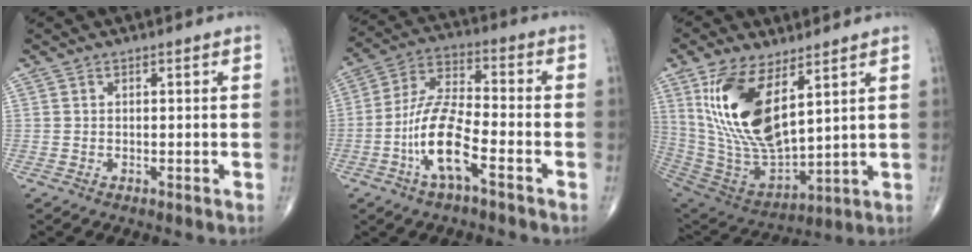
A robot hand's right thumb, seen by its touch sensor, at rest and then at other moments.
{"total": 12.3, "force": [-4.9, 3.7, 10.6], "torque": [-0.219, 0.036, -0.098]}
{"total": 19.2, "force": [7.6, 8.5, 15.5], "torque": [-0.294, -0.035, 0.165]}